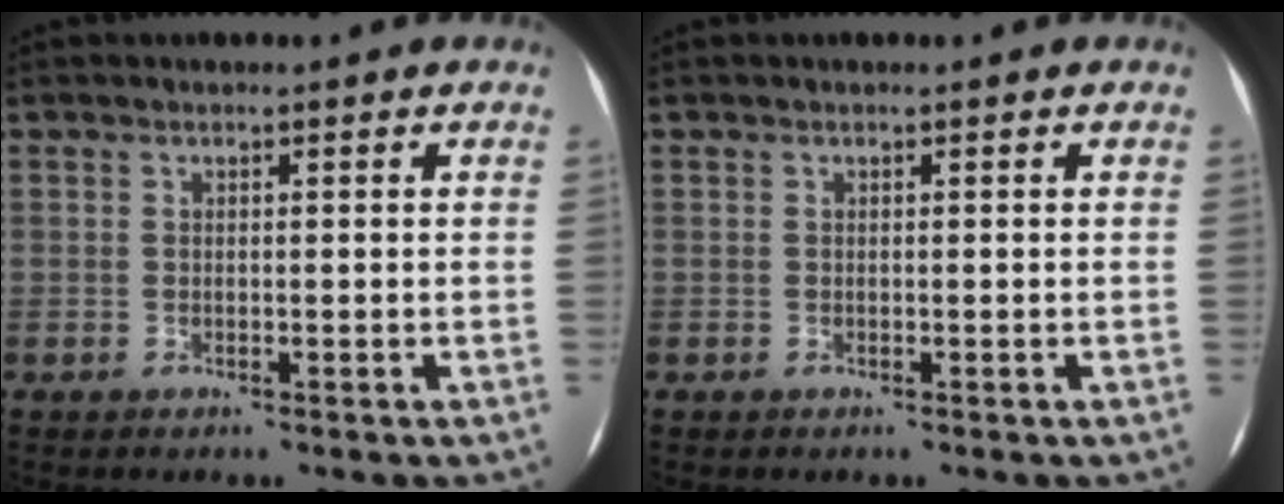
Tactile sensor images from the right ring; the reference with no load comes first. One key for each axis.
{"total": 0.0}